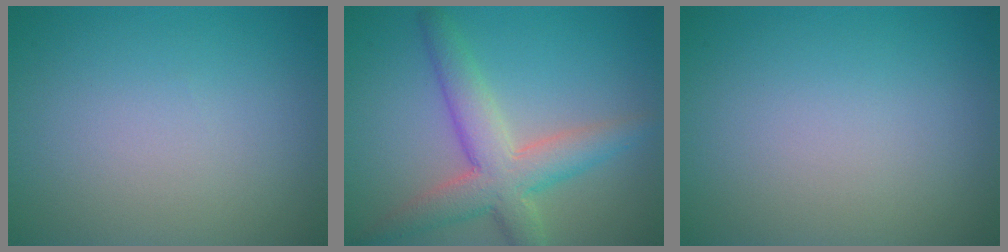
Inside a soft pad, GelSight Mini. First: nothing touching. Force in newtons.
{"total": 5.7, "press": 5.7, "slide": 0.2}
{"total": 0.0}